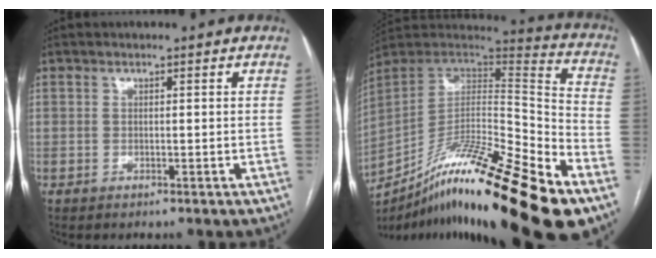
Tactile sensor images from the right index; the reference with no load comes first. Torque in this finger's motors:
{"motor_torque": [0.57, -1.57, -0.44, -0.21]}